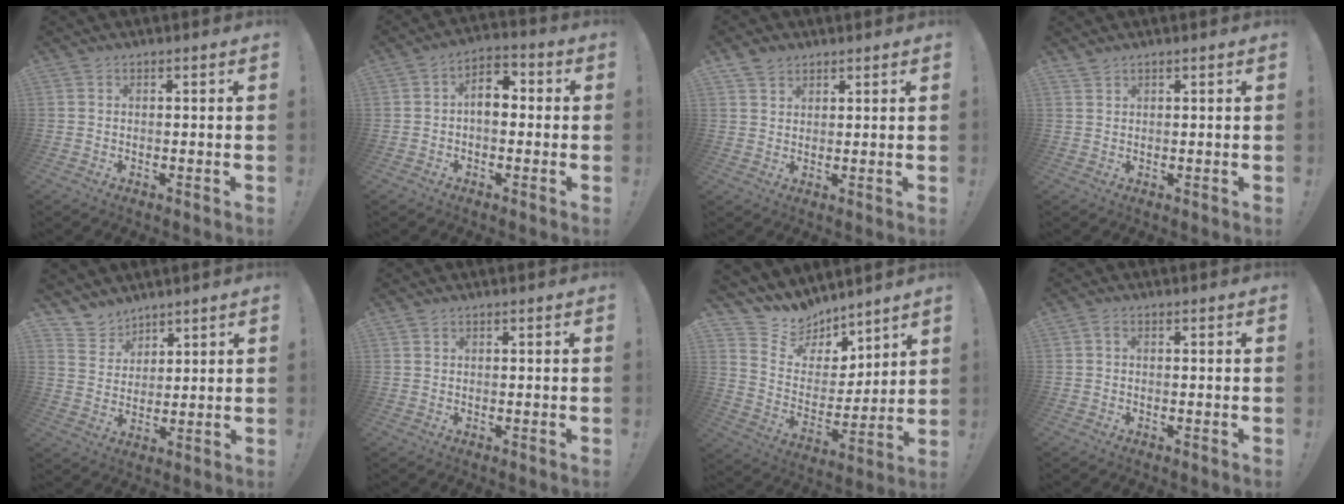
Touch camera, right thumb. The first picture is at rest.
{"total": 6.9, "force": [-0.4, 4.4, 5.2], "torque": [-0.084, 0.012, -0.004]}
{"total": 4.1, "force": [3.0, 2.6, 0.9], "torque": [-0.014, -0.012, 0.057]}
{"total": 1.5, "force": [1.4, 0.4, 0.3], "torque": [-0.003, -0.006, 0.026]}
{"total": 6.9, "force": [5.8, 3.7, 0.2], "torque": [-0.015, -0.047, 0.115]}
{"total": 0.7, "force": [0.6, 0.4, 0.0], "torque": [0.003, -0.003, 0.011]}
{"total": 10.6, "force": [9.1, 5.4, 0.4], "torque": [-0.023, -0.086, 0.172]}
{"total": 0.9, "force": [0.0, 0.6, 0.7], "torque": [-0.020, 0.005, 0.001]}